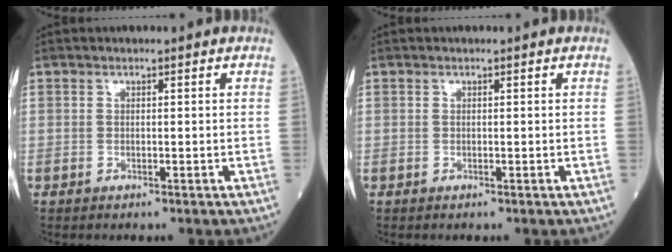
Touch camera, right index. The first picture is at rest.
{"total": 0.0}